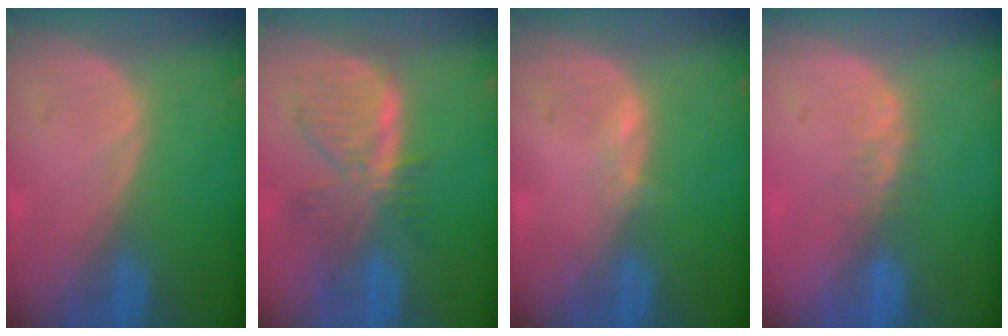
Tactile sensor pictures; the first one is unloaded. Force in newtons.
{"total": 7.8, "press": 7.0, "slide": 3.5}
{"total": 1.0, "press": 0.8, "slide": 0.5}
{"total": 2.5, "press": 1.9, "slide": 1.5}